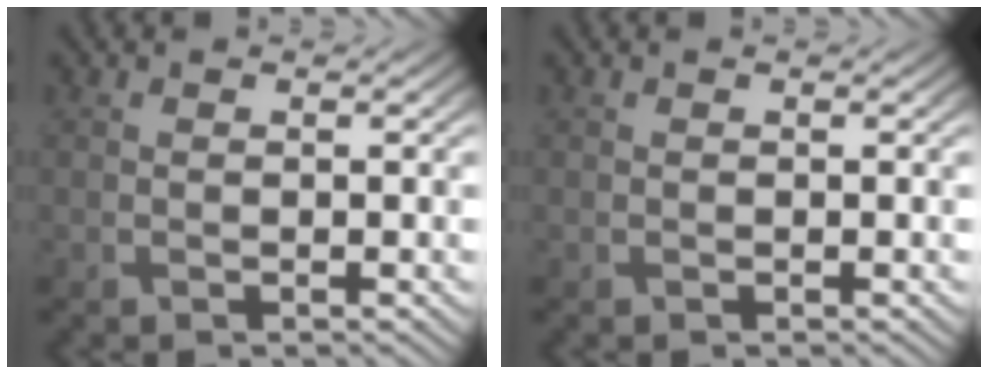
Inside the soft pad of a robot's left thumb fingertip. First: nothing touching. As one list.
[{"total": 0.0}]